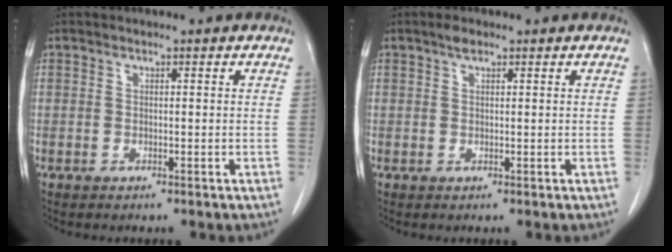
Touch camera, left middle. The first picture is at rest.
{"total": 1.2, "force": [0.9, 0.4, 0.8], "torque": [-0.016, 0.005, 0.016]}